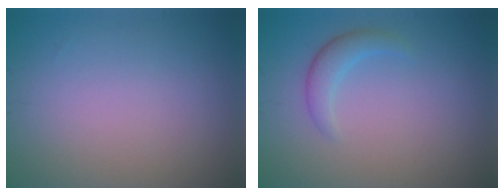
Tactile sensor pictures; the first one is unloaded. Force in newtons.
{"total": 1.8, "press": 1.8, "slide": 0.0}